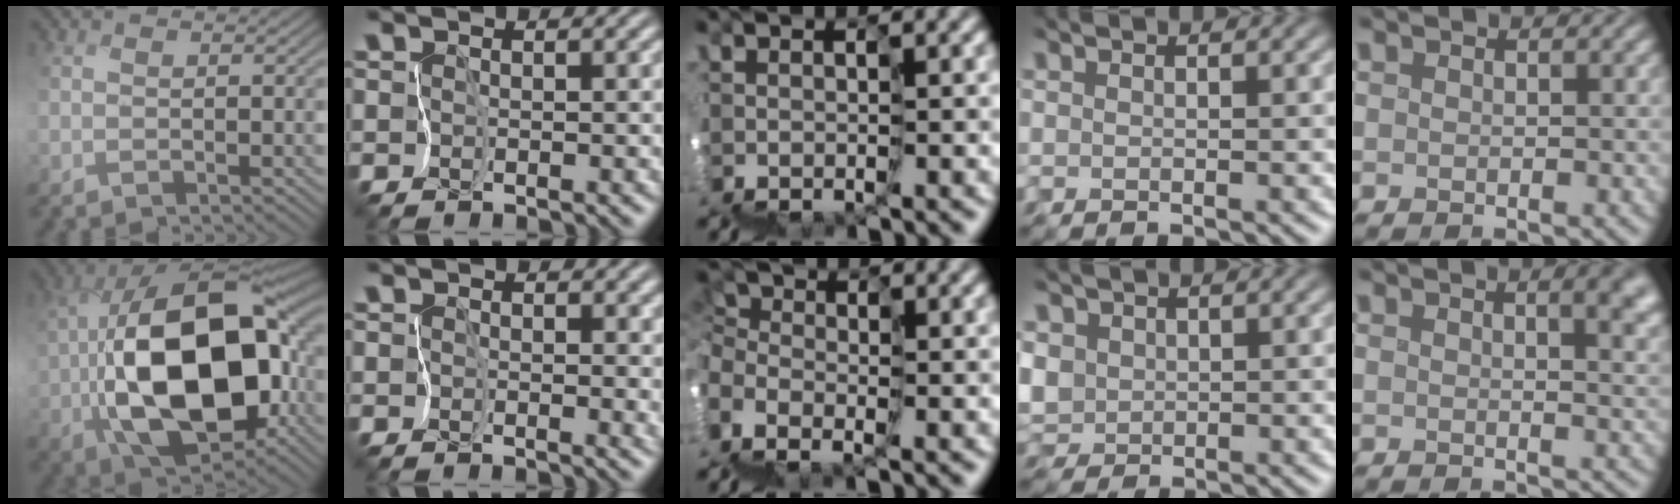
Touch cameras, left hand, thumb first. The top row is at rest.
{"thumb": {"total": 19.9, "force": [-1.6, 12.6, 15.3], "torque": [-0.331, -0.037, -0.005]}, "index": {"total": 2.8, "force": [0.2, 1.8, 2.1], "torque": [-0.024, -0.003, 0.002]}, "middle": {"total": 1.3, "force": [-1.2, 0.0, -0.2], "torque": [-0.003, 0.017, -0.031]}, "ring": {"total": 2.9, "force": [1.2, 2.5, 0.9], "torque": [-0.051, 0.006, 0.035]}, "little": {"total": 4.7, "force": [2.5, 2.0, 3.5], "torque": [-0.044, -0.001, 0.045]}}